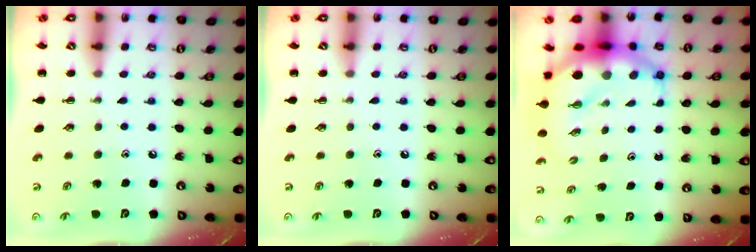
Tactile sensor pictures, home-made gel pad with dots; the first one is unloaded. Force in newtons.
{"total": 0.0}
{"total": 10.7, "press": 10.3, "slide": 2.7}